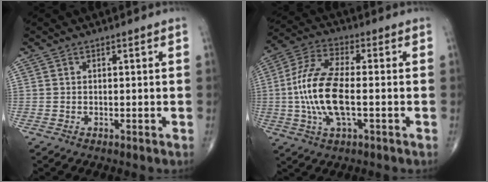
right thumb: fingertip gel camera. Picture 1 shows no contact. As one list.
[{"total": 14.1, "force": [-1.5, 5.5, 12.8], "torque": [-0.280, 0.018, -0.032]}]